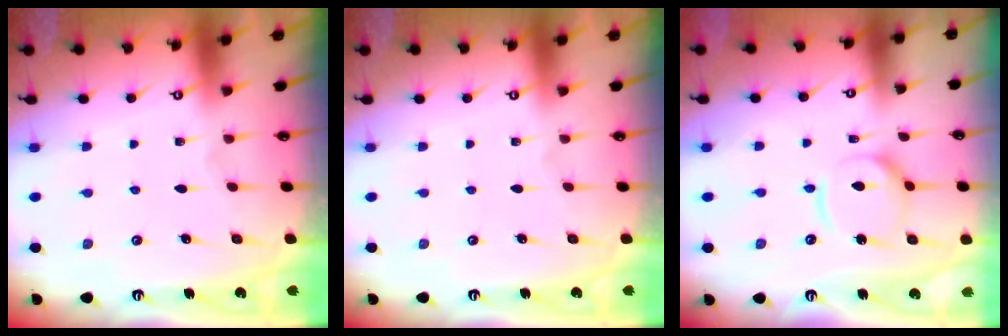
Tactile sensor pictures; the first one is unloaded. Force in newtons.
{"total": 0.0}
{"total": 10.1, "press": 10.0, "slide": 1.2}